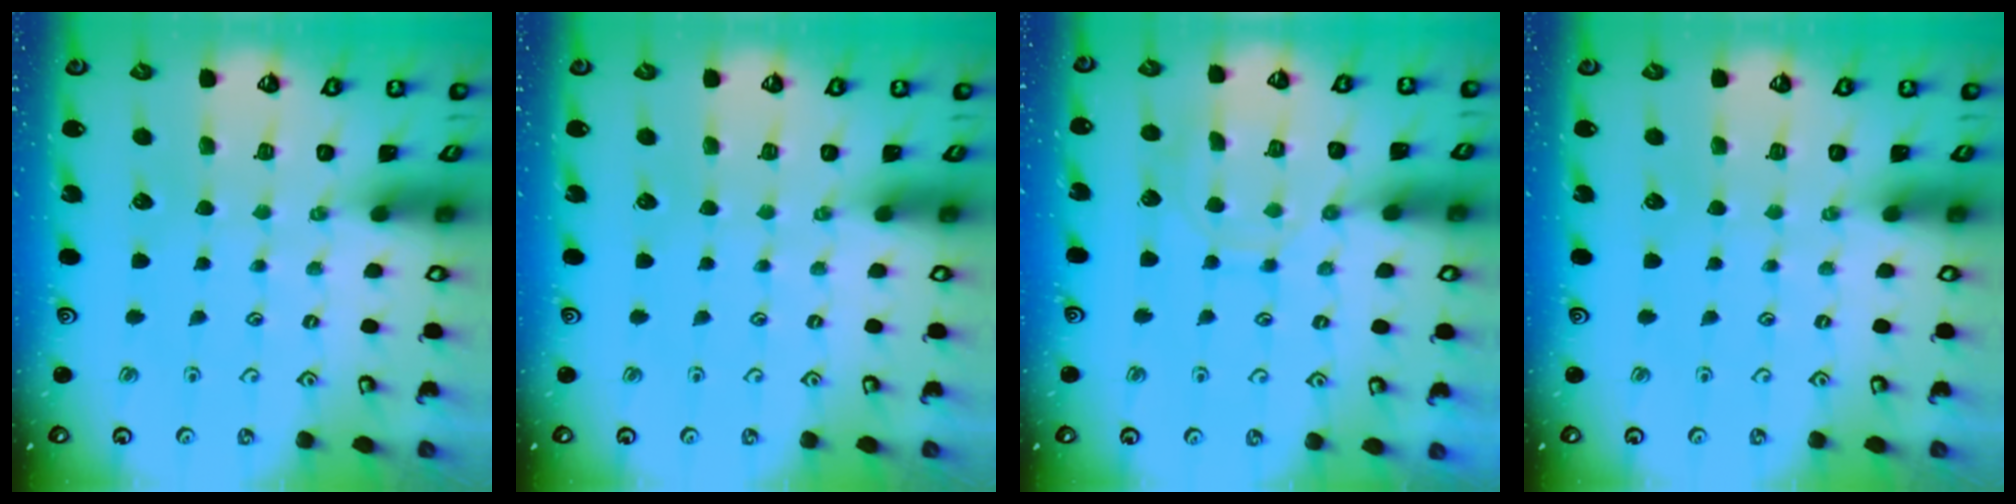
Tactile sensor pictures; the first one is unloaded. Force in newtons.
{"total": 0.0}
{"total": 10.3, "press": 10.3, "slide": 0.8}
{"total": 0.0}